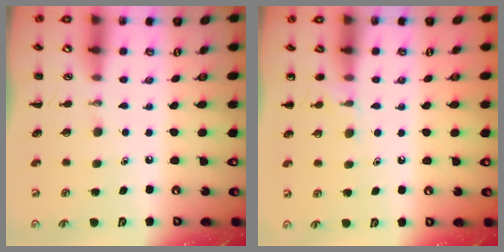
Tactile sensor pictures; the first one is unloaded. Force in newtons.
{"total": 5.8, "press": 5.5, "slide": 1.8}